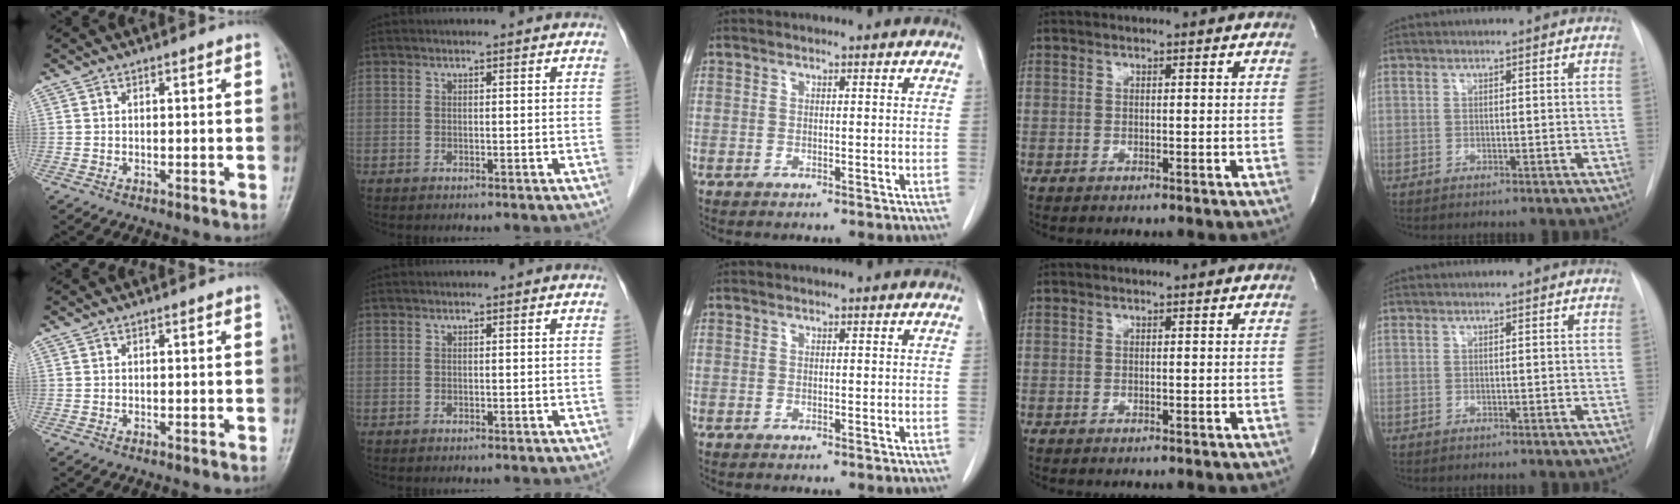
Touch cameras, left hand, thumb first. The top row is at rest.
{}